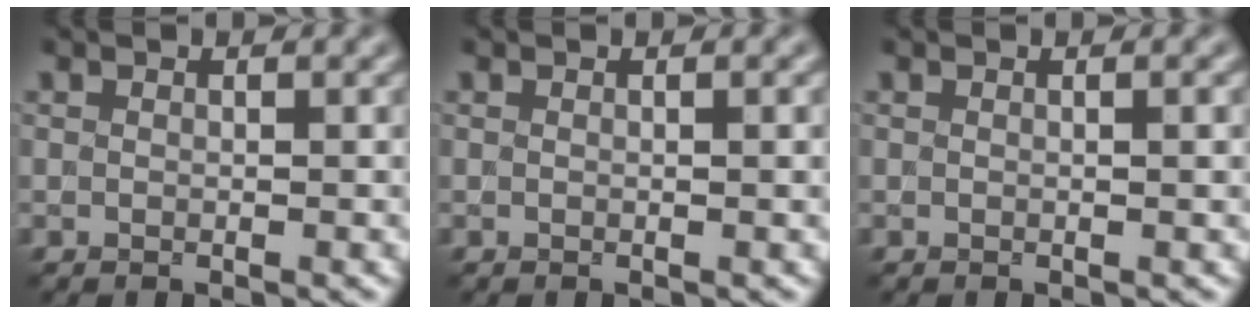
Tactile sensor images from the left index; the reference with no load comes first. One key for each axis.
{"total": 1.0, "fx": 0.1, "fy": 0.3, "fz": 1.0, "tx": -0.012, "ty": 0.000, "tz": -0.001}
{"total": 1.4, "fx": 0.2, "fy": 0.5, "fz": 1.3, "tx": -0.016, "ty": 0.000, "tz": -0.001}